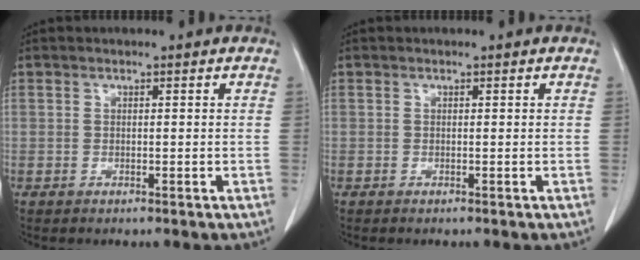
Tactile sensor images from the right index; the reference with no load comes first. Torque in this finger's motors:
{"motor_torque": [0.07, -0.05, -0.03, 0.01]}